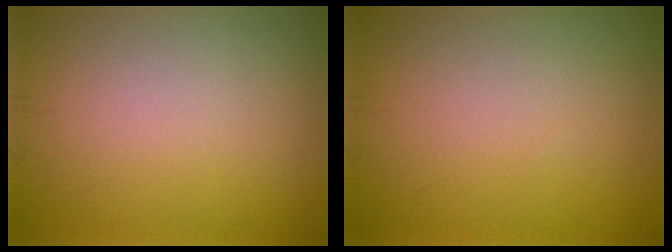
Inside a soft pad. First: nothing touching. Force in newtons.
{"total": 0.0}